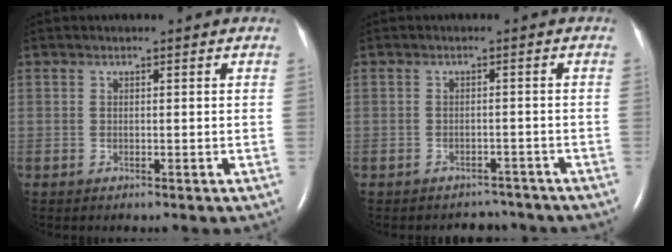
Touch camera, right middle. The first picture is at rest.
{"total": 3.8, "force": [-3.4, 1.6, -0.3], "torque": [0.000, 0.008, -0.045]}